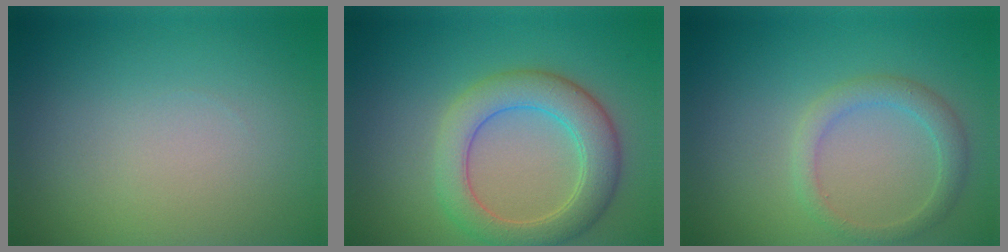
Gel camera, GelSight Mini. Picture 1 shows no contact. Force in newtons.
{"total": 5.4, "press": 5.4, "slide": 0.4}
{"total": 2.4, "press": 2.4, "slide": 0.2}